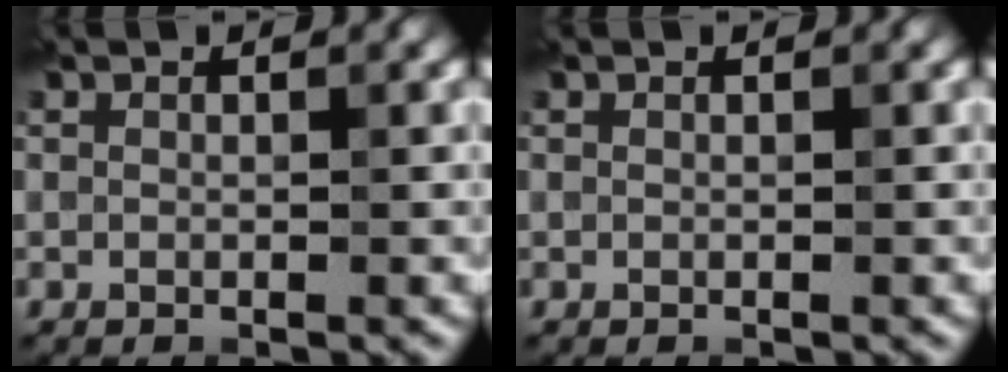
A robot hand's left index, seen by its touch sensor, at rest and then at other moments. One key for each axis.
{"total": 0.0}